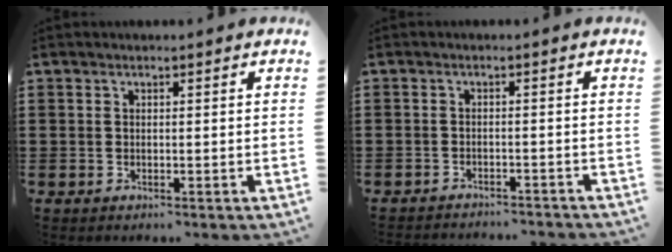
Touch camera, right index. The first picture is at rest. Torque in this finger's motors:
{"motor_torque": [-1.53, -0.31, 0.02, 0.08]}